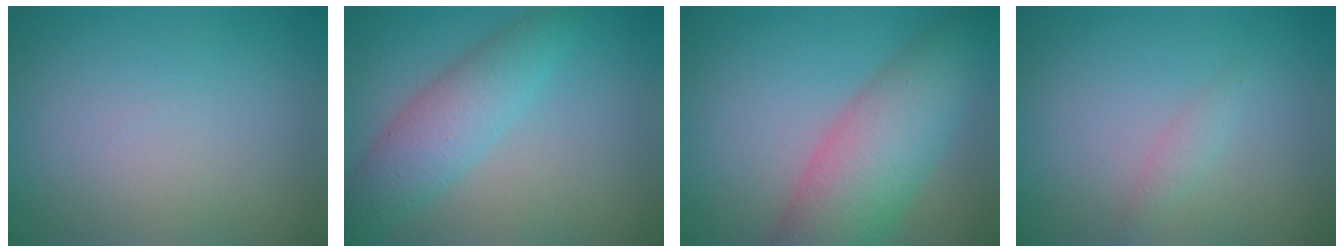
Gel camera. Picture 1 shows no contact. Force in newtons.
{"total": 4.4, "press": 4.4, "slide": 0.1}
{"total": 8.1, "press": 8.1, "slide": 0.0}
{"total": 1.2, "press": 1.2, "slide": 0.0}